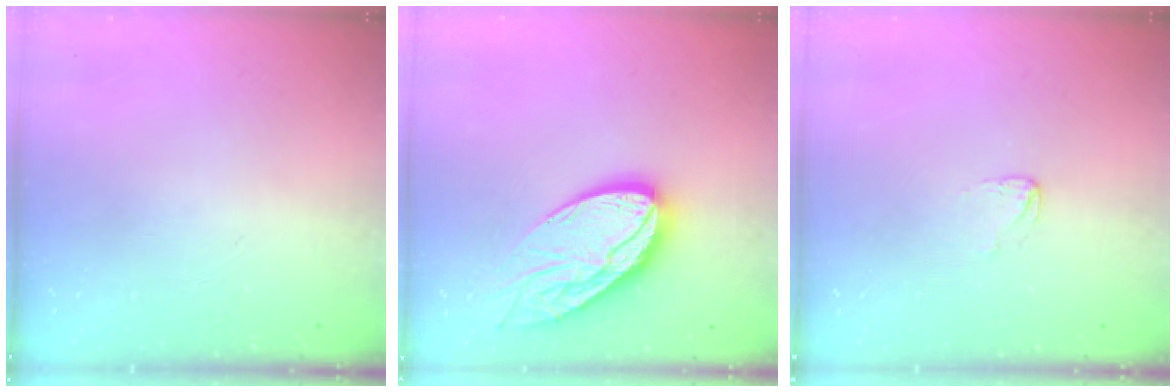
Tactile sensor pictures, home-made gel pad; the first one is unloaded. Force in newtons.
{"total": 20.0, "press": 19.9, "slide": 1.7}
{"total": 2.0, "press": 2.0, "slide": 0.1}